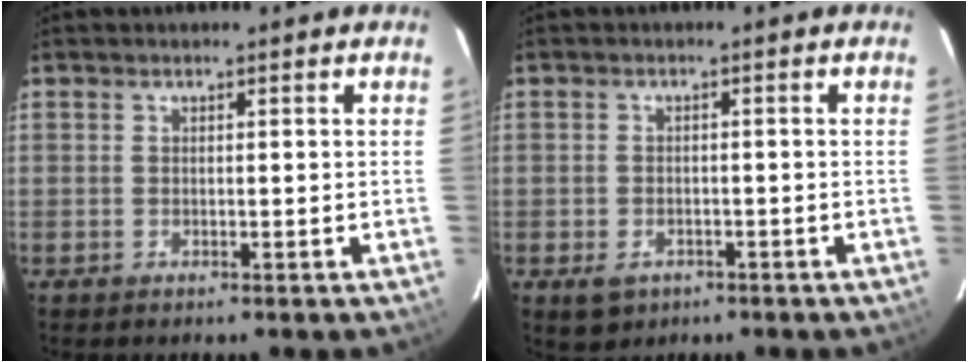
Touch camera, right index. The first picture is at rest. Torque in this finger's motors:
{"motor_torque": [0.40, -0.28, 0.10, 0.00]}